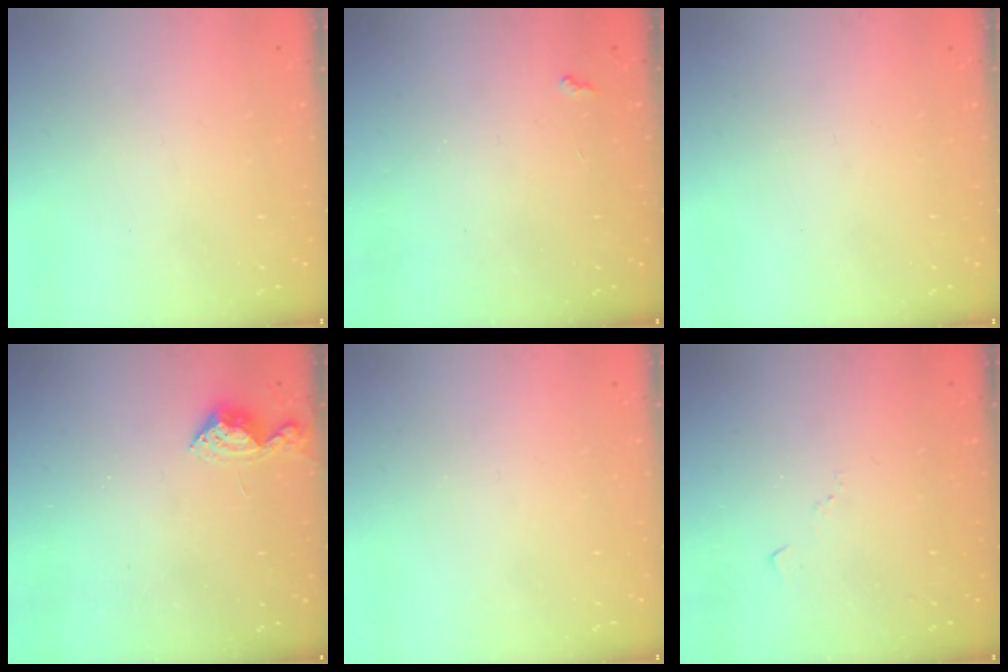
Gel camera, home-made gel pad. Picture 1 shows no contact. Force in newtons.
{"total": 2.8, "press": 2.8, "slide": 0.4}
{"total": 0.0}
{"total": 5.8, "press": 5.7, "slide": 0.8}
{"total": 0.0}
{"total": 6.3, "press": 6.2, "slide": 0.6}